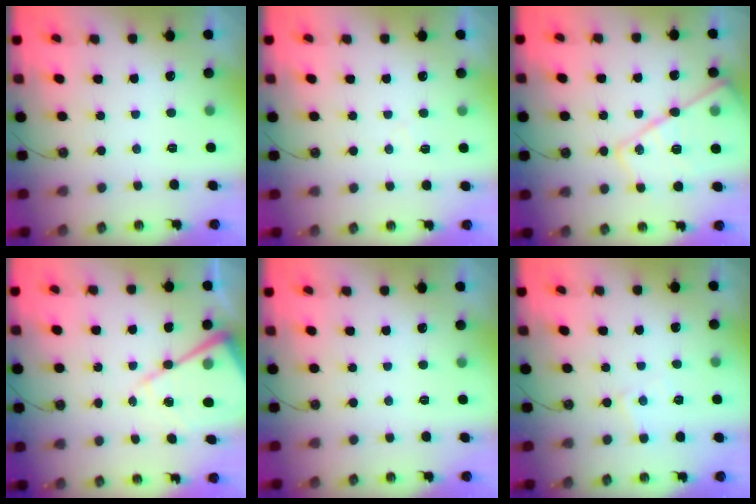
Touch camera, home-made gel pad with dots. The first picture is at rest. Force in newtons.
{"total": 3.8, "press": 3.8, "slide": 0.5}
{"total": 18.8, "press": 18.7, "slide": 1.4}
{"total": 14.5, "press": 14.4, "slide": 1.1}
{"total": 0.0}
{"total": 4.6, "press": 4.6, "slide": 0.3}